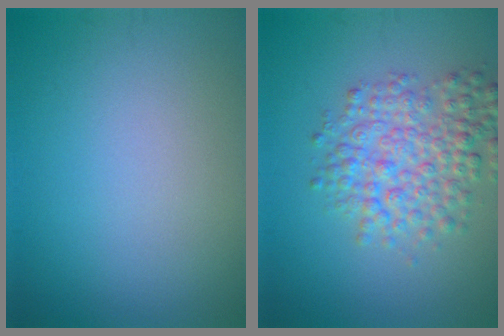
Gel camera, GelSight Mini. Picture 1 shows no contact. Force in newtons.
{"total": 5.2, "press": 5.2, "slide": 0.2}